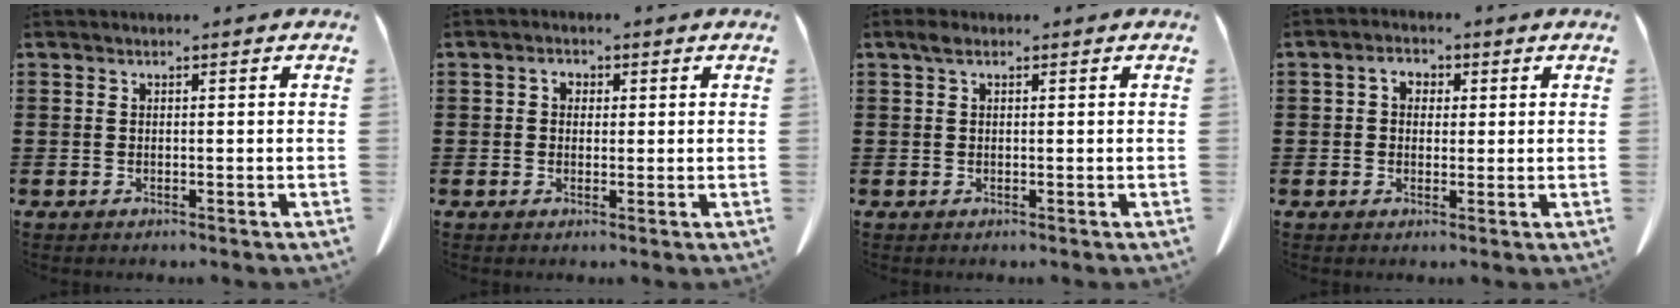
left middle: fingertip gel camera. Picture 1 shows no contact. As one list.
[{"total": 1.3, "force": [0.4, 0.9, 0.8], "torque": [-0.019, 0.007, 0.007]}, {"total": 1.3, "force": [0.5, 0.7, 1.0], "torque": [-0.024, 0.004, 0.009]}, {"total": 2.9, "force": [0.8, 2.1, 1.8], "torque": [-0.043, 0.012, 0.012]}]